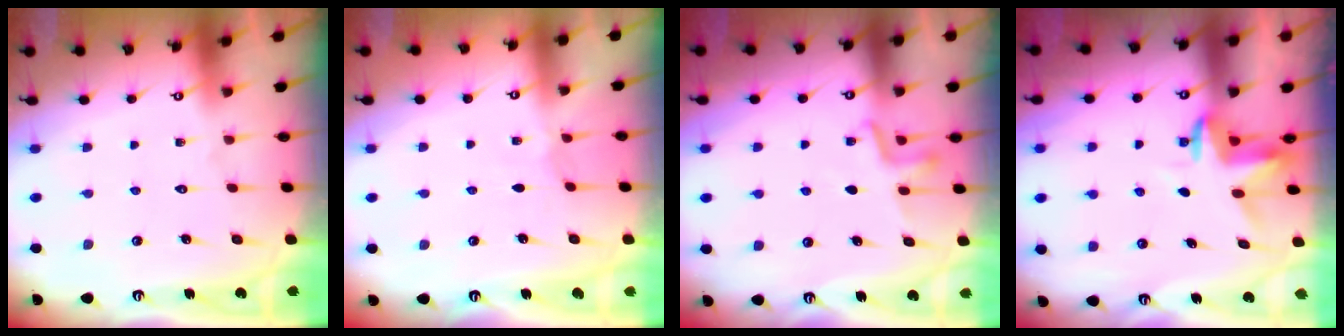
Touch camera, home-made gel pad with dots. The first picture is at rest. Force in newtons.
{"total": 2.3, "press": 2.3, "slide": 0.4}
{"total": 5.2, "press": 5.1, "slide": 1.0}
{"total": 3.6, "press": 3.6, "slide": 0.2}